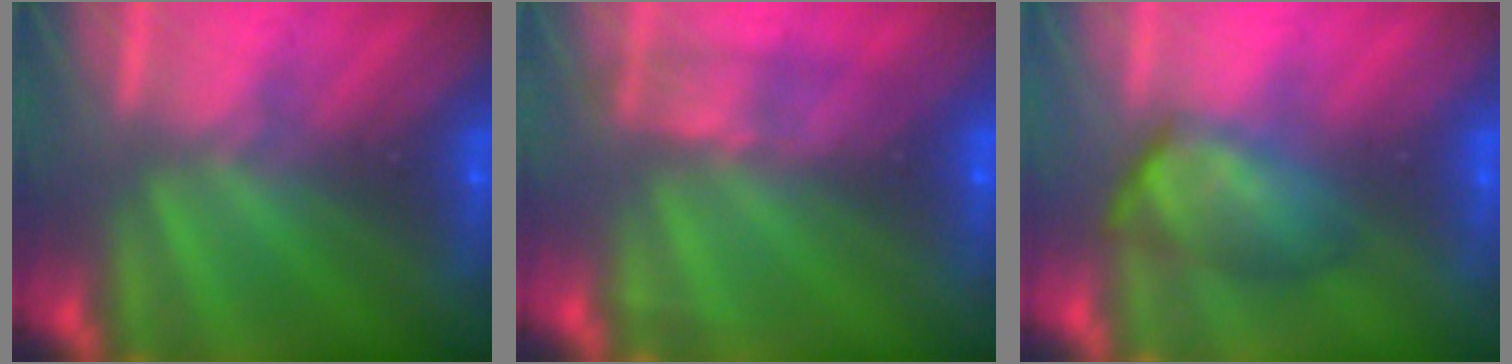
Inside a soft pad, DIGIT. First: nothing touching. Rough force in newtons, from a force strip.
{"total": 2.4}
{"total": 4.6}